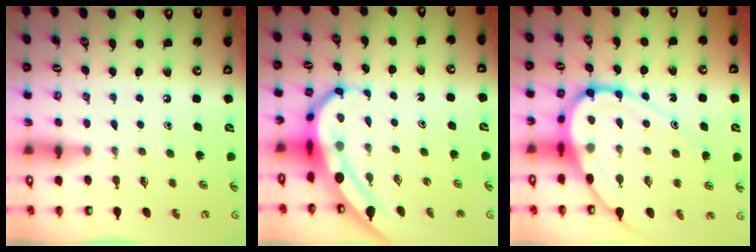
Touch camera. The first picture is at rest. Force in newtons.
{"total": 7.1, "press": 7.1, "slide": 0.8}
{"total": 14.5, "press": 14.4, "slide": 1.8}